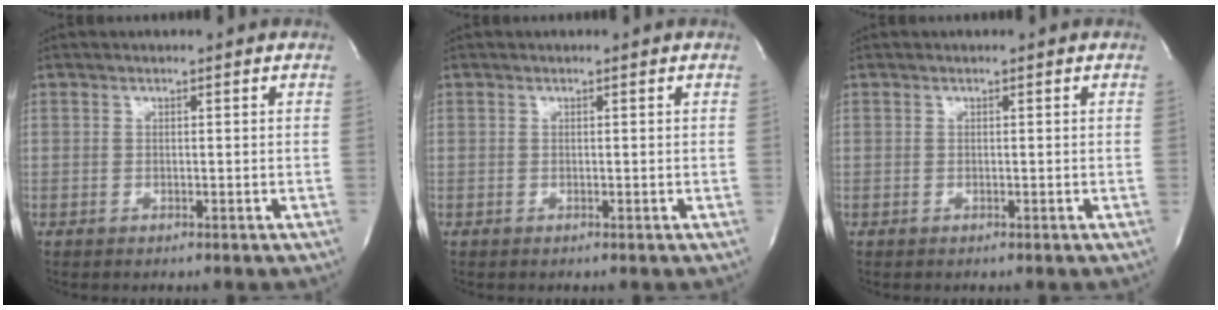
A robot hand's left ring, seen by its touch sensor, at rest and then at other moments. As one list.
[{"total": 0.0}, {"total": 0.0}]